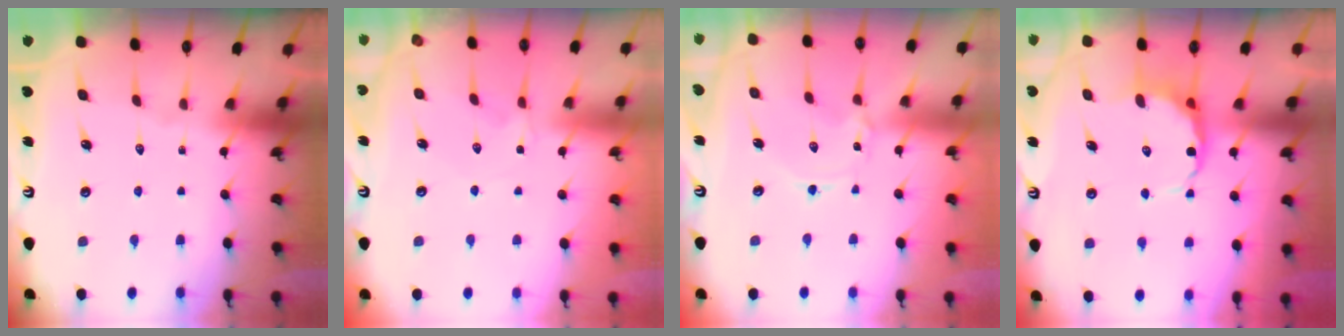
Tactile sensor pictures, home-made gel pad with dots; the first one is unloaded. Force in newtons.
{"total": 1.8, "press": 1.7, "slide": 0.4}
{"total": 0.9, "press": 0.9, "slide": 0.1}
{"total": 7.7, "press": 7.5, "slide": 1.8}